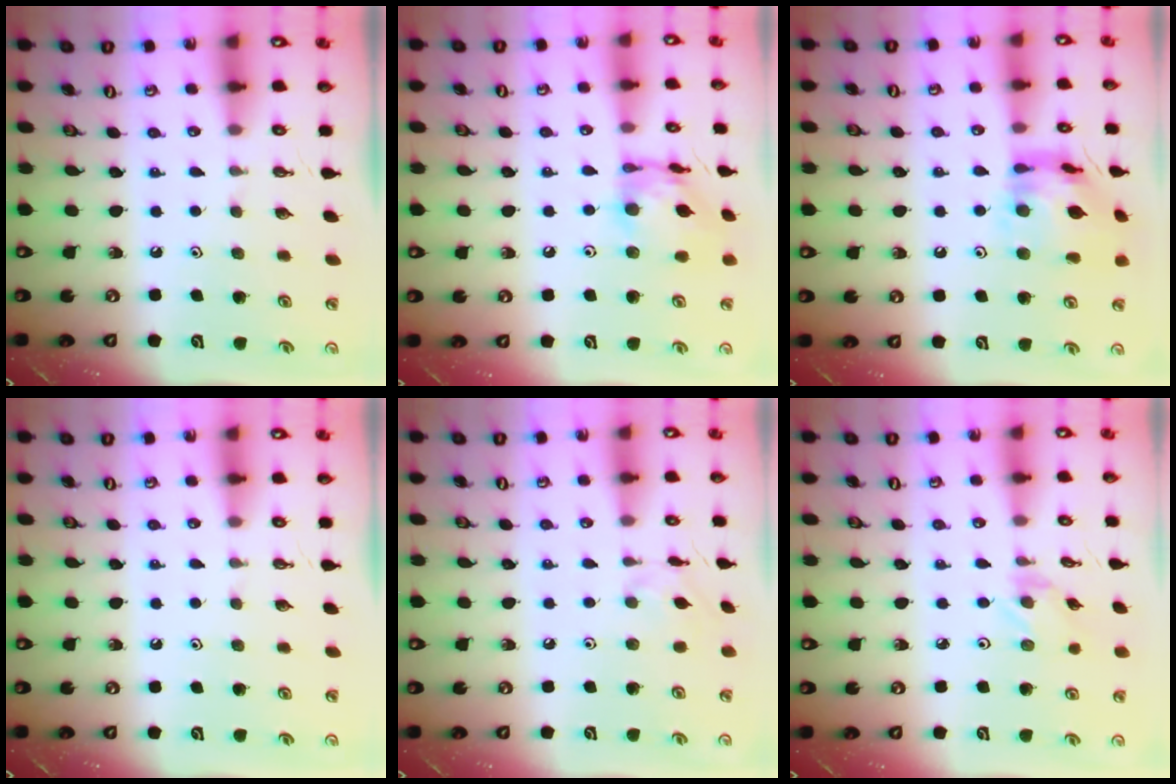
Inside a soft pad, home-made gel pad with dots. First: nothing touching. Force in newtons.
{"total": 13.1, "press": 13.0, "slide": 1.0}
{"total": 14.5, "press": 14.4, "slide": 1.5}
{"total": 0.0}
{"total": 1.6, "press": 1.6, "slide": 0.2}
{"total": 0.6, "press": 0.6, "slide": 0.2}